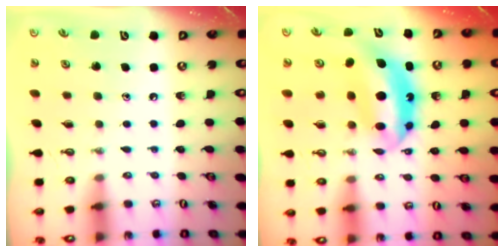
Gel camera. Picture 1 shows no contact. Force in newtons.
{"total": 9.2, "press": 9.2, "slide": 0.7}